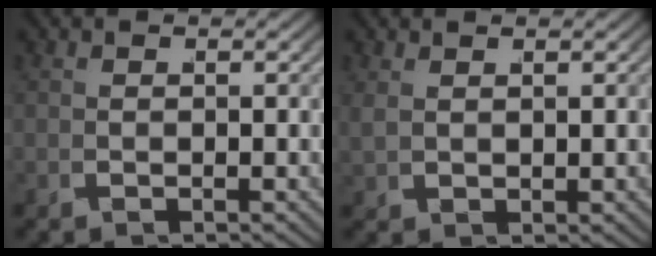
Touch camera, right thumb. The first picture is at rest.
{"total": 1.4, "force": [1.2, 0.4, 0.6], "torque": [-0.012, 0.009, 0.026]}